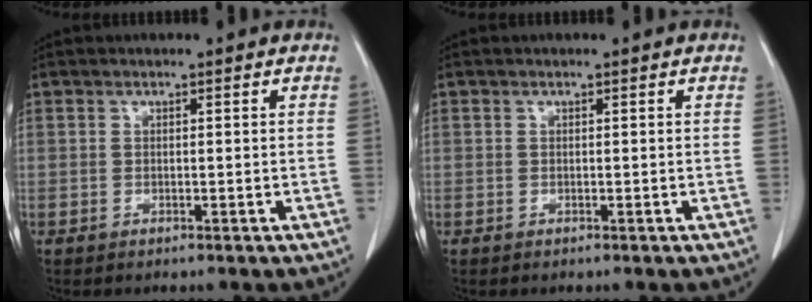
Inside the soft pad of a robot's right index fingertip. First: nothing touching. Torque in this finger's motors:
{"motor_torque": [0.00, 0.00, 0.00, 0.00]}